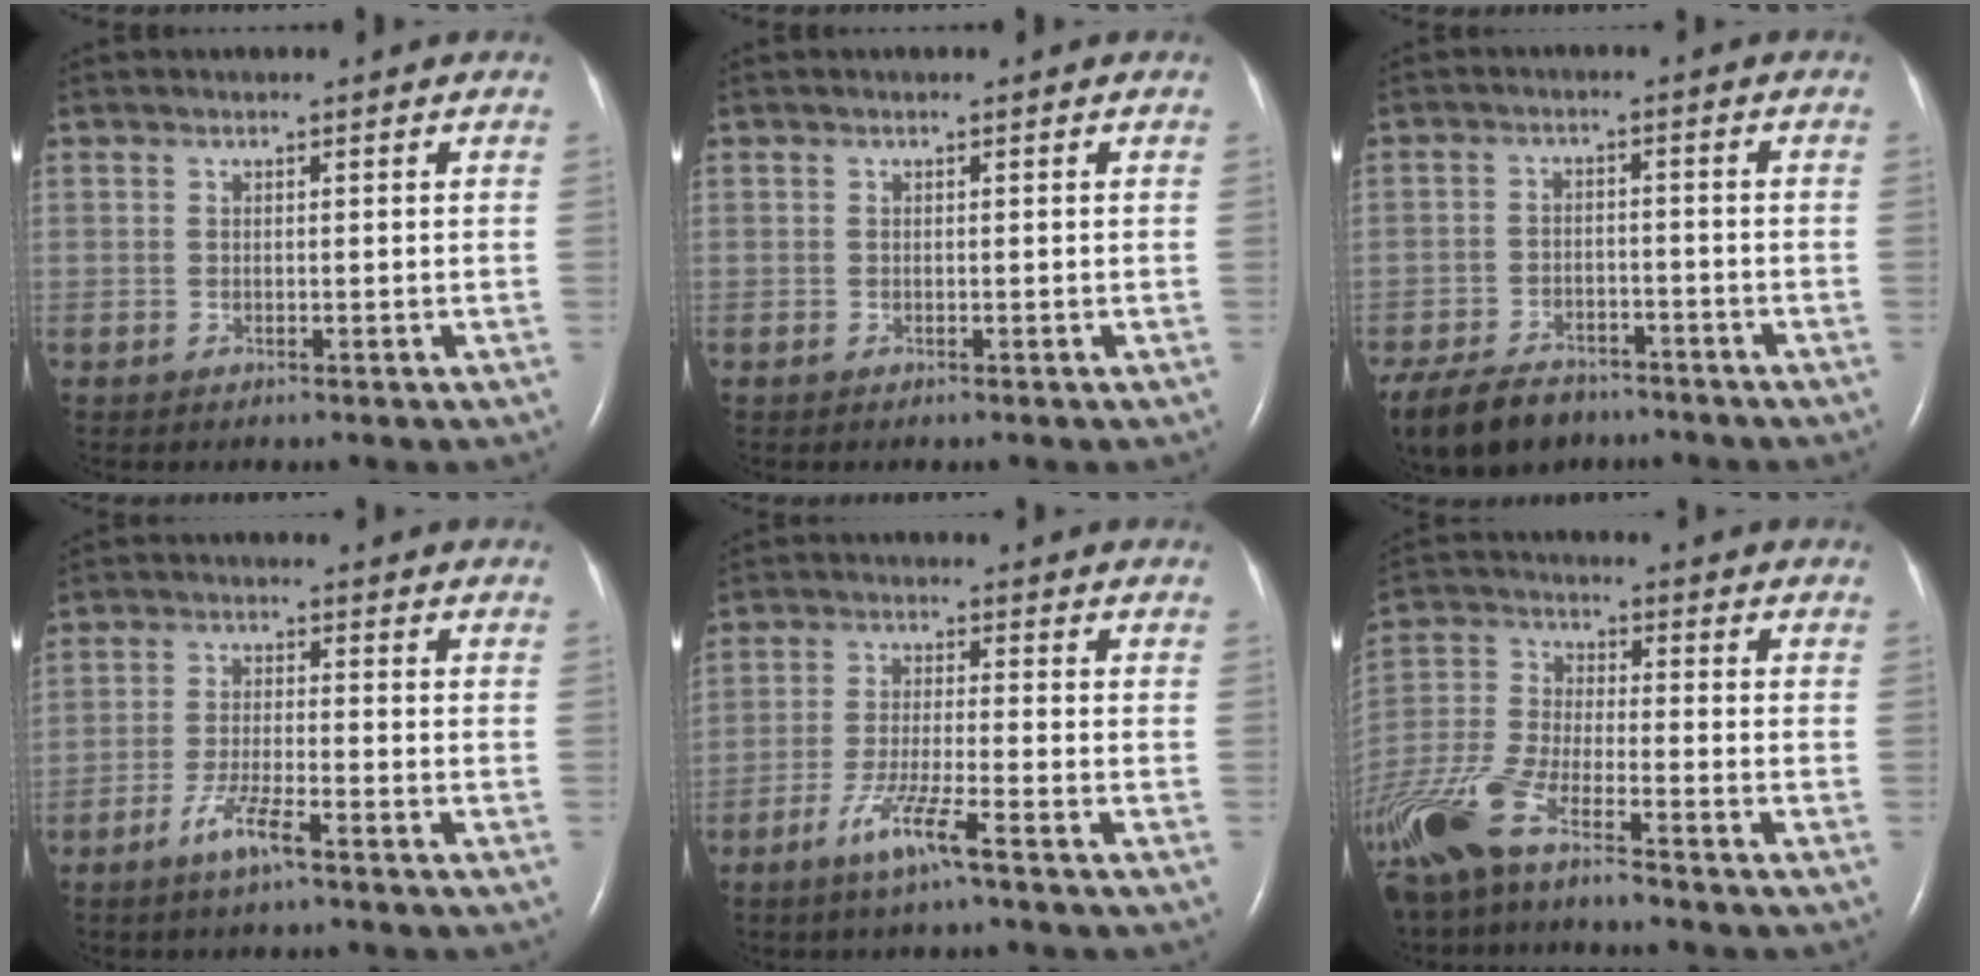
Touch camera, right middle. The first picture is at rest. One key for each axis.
{"total": 0.0}
{"total": 13.2, "fx": -9.9, "fy": 6.9, "fz": 5.6, "tx": -0.131, "ty": -0.016, "tz": -0.151}
{"total": 4.9, "fx": -3.2, "fy": 0.3, "fz": 3.7, "tx": -0.077, "ty": -0.005, "tz": -0.063}
{"total": 6.2, "fx": -3.9, "fy": -0.4, "fz": 4.9, "tx": -0.098, "ty": -0.012, "tz": -0.077}
{"total": 15.1, "fx": -11.3, "fy": 3.3, "fz": 9.4, "tx": -0.234, "ty": -0.023, "tz": -0.223}